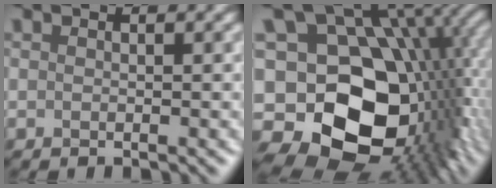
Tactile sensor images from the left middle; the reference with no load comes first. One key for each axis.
{"total": 16.8, "fx": -3.5, "fy": 11.4, "fz": 11.8, "tx": -0.205, "ty": -0.003, "tz": -0.048}